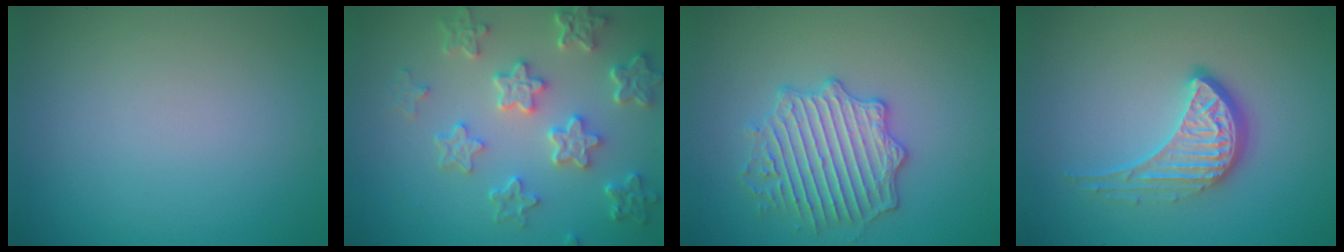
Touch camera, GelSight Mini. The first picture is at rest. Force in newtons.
{"total": 5.8, "press": 4.5, "slide": 3.6}
{"total": 4.0, "press": 4.0, "slide": 0.2}
{"total": 4.1, "press": 3.0, "slide": 2.8}